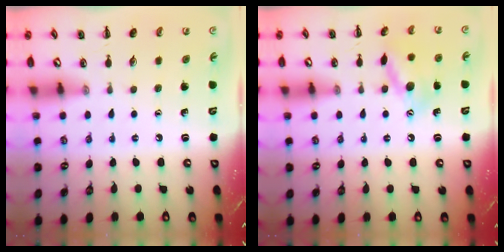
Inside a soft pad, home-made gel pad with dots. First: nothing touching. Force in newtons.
{"total": 12.7, "press": 12.5, "slide": 2.5}